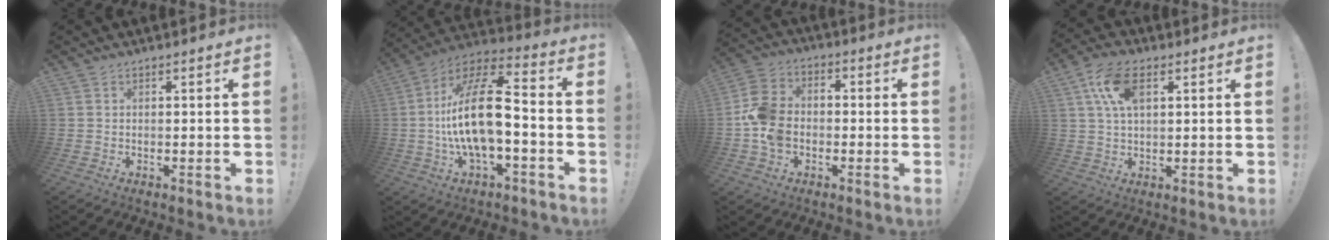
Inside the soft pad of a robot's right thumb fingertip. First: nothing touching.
{"total": 19.6, "force": [-2.4, 7.9, 17.8], "torque": [-0.332, 0.012, -0.043]}
{"total": 11.9, "force": [-3.7, 8.9, 6.9], "torque": [-0.138, 0.030, -0.066]}
{"total": 10.6, "force": [4.0, 6.0, 7.8], "torque": [-0.141, 0.003, 0.076]}